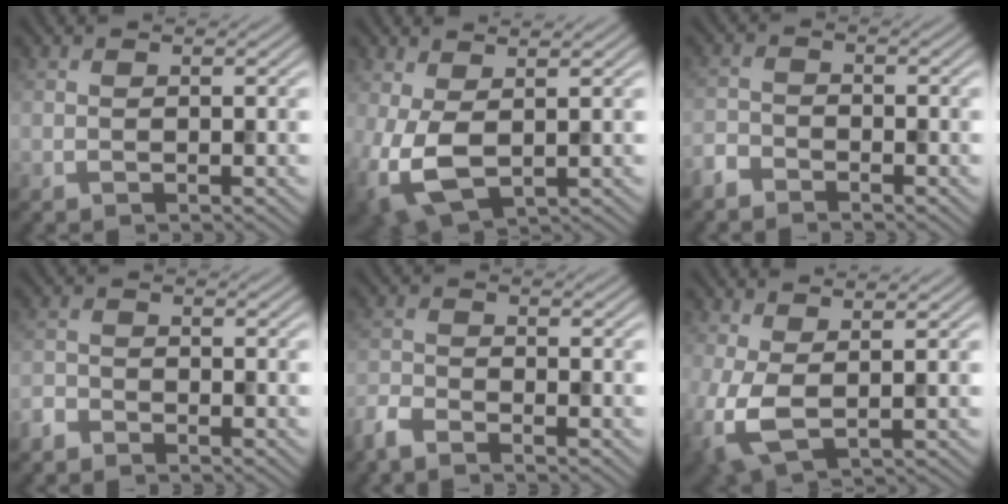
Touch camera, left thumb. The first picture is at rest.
{"total": 5.7, "force": [-0.3, 3.3, 4.7], "torque": [-0.121, -0.007, -0.003]}
{"total": 2.6, "force": [-2.3, 1.0, 0.6], "torque": [-0.012, -0.005, -0.058]}
{"total": 2.2, "force": [-2.0, 0.8, 0.4], "torque": [-0.009, -0.004, -0.052]}
{"total": 3.4, "force": [-3.0, 0.8, 1.5], "torque": [-0.037, -0.010, -0.075]}
{"total": 4.6, "force": [0.2, 2.3, 4.0], "torque": [-0.107, -0.002, 0.004]}